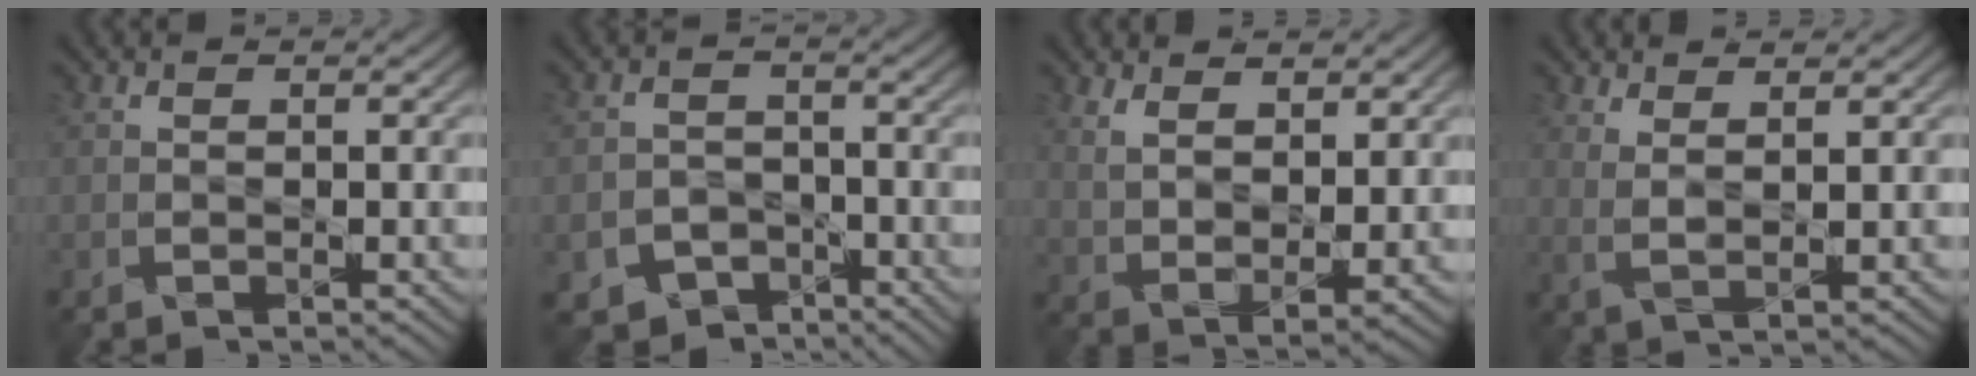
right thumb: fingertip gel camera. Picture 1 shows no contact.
{"total": 5.4, "force": [-3.4, 3.9, 1.5], "torque": [-0.032, -0.007, -0.056]}
{"total": 6.0, "force": [3.6, 2.4, 4.2], "torque": [-0.096, -0.013, 0.079]}
{"total": 3.1, "force": [2.1, 0.6, 2.2], "torque": [-0.042, -0.004, 0.044]}